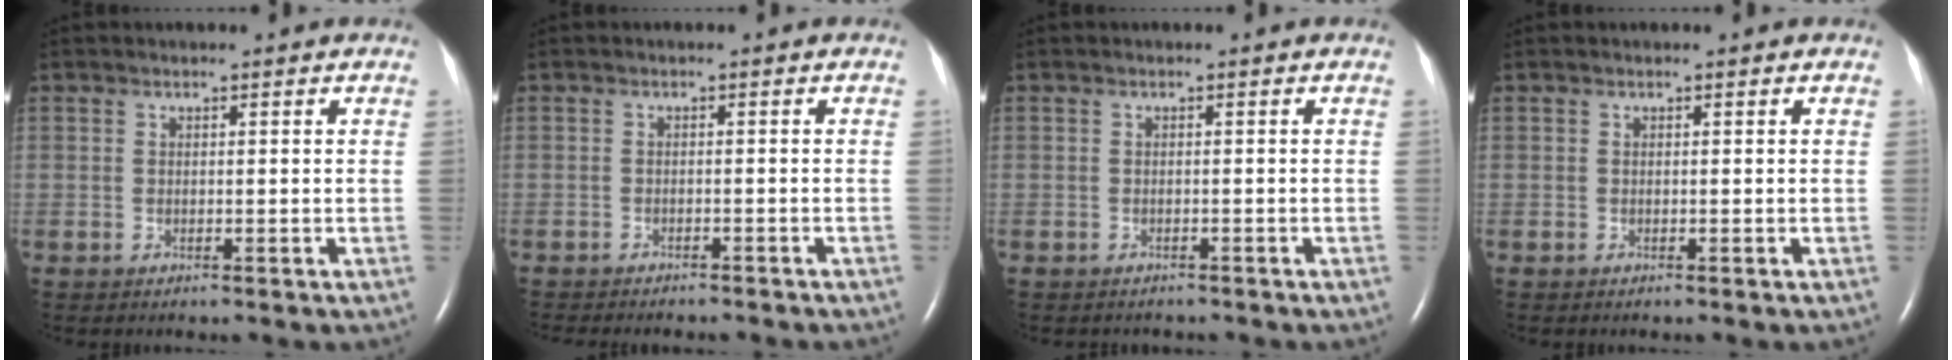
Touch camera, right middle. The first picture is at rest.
{"total": 9.9, "force": [-8.8, 2.1, 4.1], "torque": [-0.049, -0.011, -0.100]}
{"total": 1.8, "force": [-1.7, 0.7, 0.3], "torque": [-0.013, -0.002, -0.018]}
{"total": 0.0}